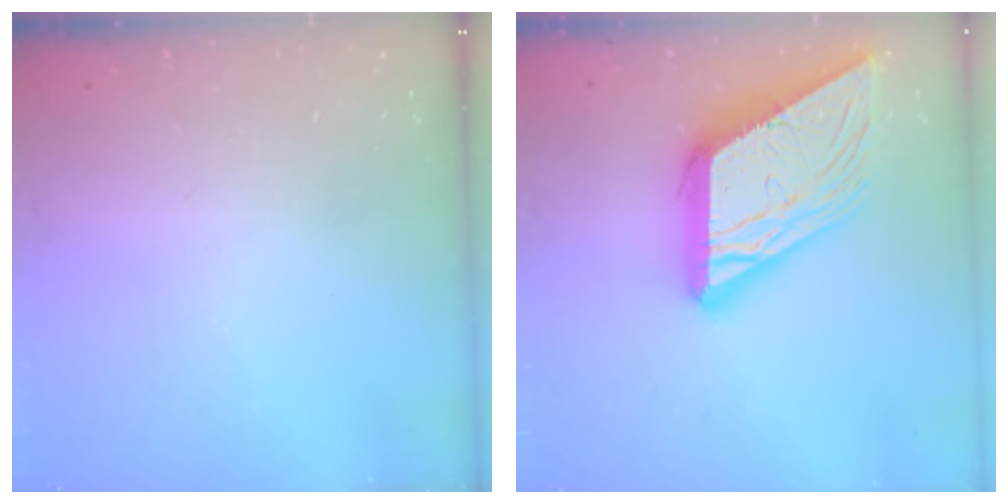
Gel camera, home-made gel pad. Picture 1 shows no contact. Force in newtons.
{"total": 19.3, "press": 19.2, "slide": 2.3}